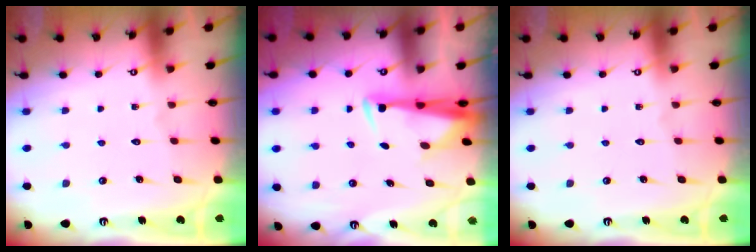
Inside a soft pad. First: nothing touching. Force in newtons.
{"total": 3.3, "press": 3.3, "slide": 0.7}
{"total": 0.0}